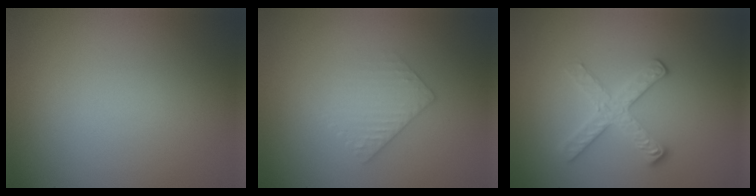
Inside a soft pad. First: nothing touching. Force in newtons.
{"total": 2.2, "press": 2.2, "slide": 0.5}
{"total": 2.7, "press": 2.6, "slide": 0.9}